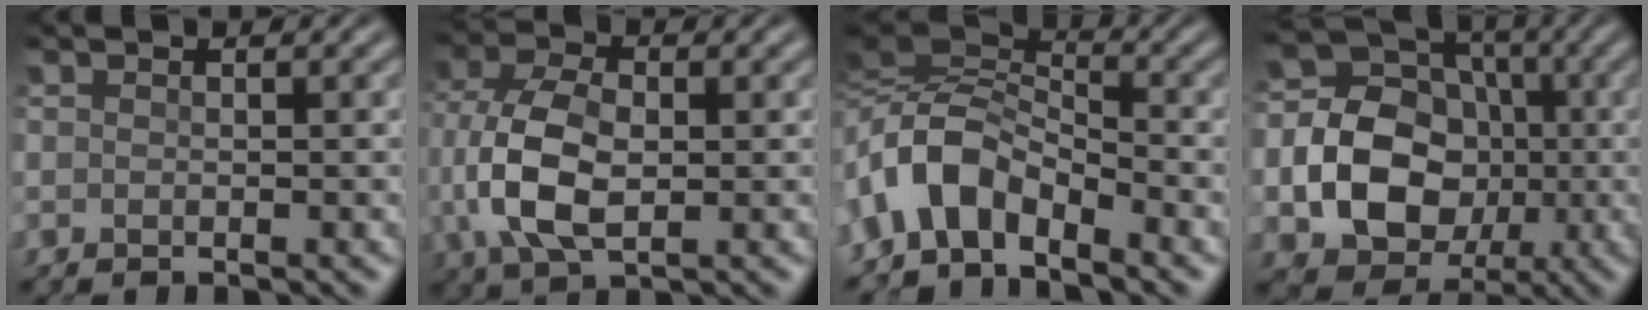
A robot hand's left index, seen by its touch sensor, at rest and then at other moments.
{"total": 7.4, "force": [-0.5, 4.3, 6.0], "torque": [-0.147, 0.004, -0.012]}
{"total": 5.6, "force": [-2.5, 2.9, 4.0], "torque": [-0.076, 0.013, -0.055]}
{"total": 12.4, "force": [-1.5, 10.4, 6.6], "torque": [-0.139, 0.003, -0.039]}